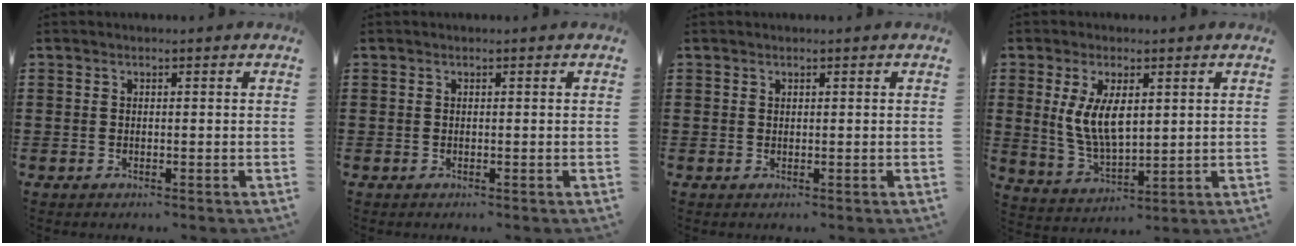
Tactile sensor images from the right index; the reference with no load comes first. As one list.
[{"total": 0.0}, {"total": 0.0}, {"total": 7.3, "force": [1.4, 3.4, 6.3], "torque": [-0.139, 0.002, 0.023]}]